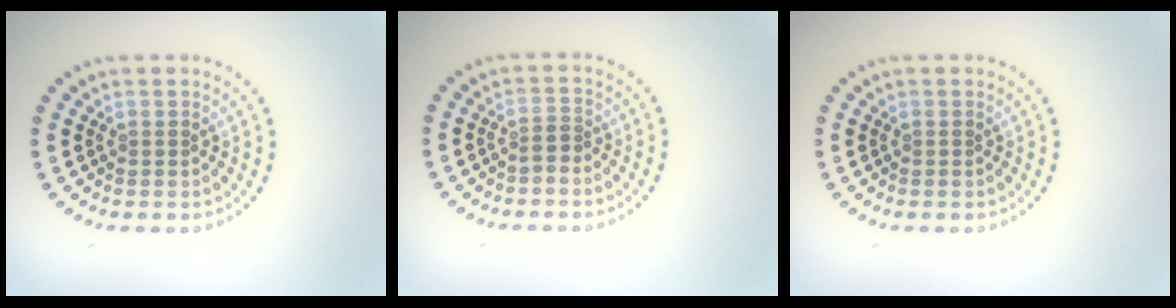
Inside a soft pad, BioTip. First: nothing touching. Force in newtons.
{"total": 1.0, "press": 0.7, "slide": 0.7}
{"total": 0.0}